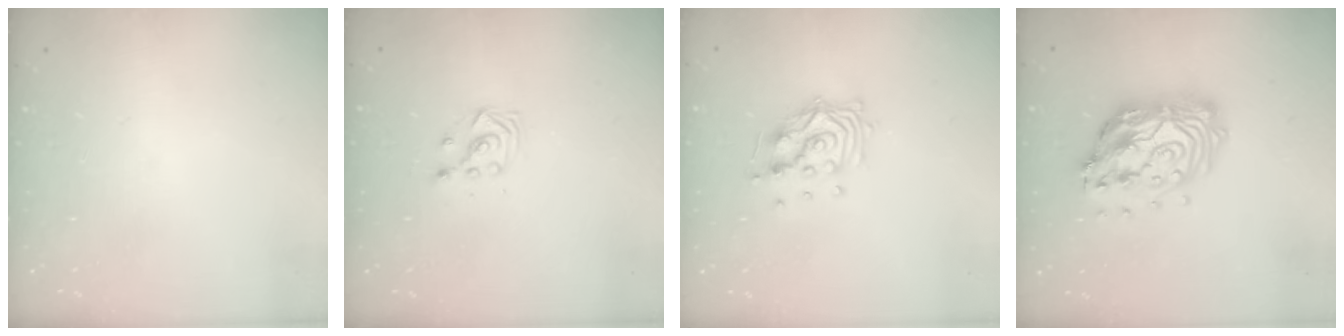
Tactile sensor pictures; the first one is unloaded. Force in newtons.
{"total": 2.9, "press": 2.9, "slide": 0.3}
{"total": 10.8, "press": 10.7, "slide": 1.1}
{"total": 17.1, "press": 17.0, "slide": 1.6}